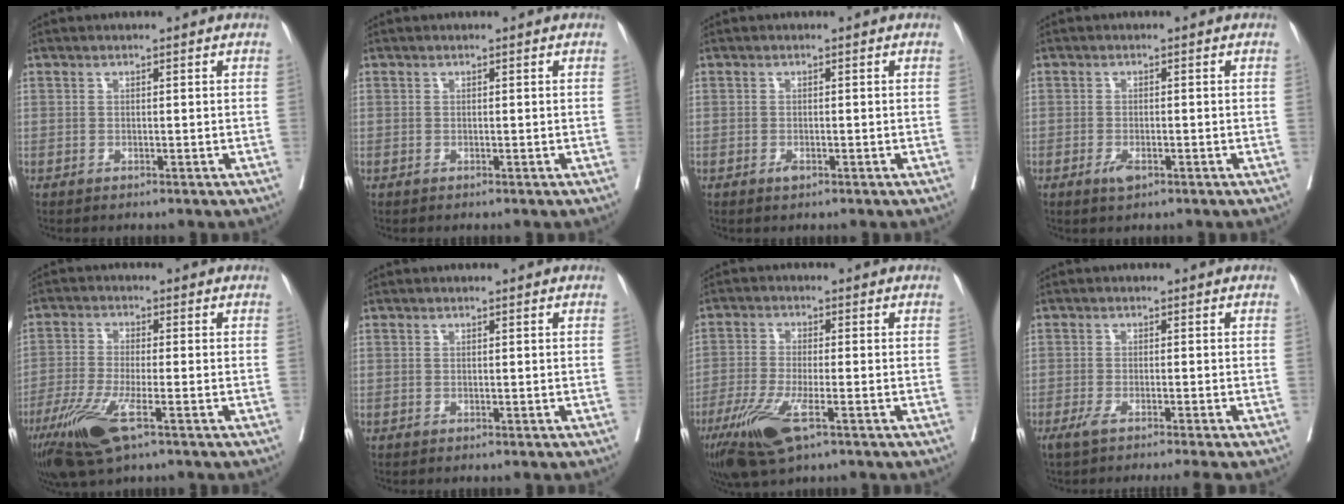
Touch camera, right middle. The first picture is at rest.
{"total": 0.0}
{"total": 0.9, "force": [-0.5, 0.3, 0.7], "torque": [-0.012, -0.001, -0.006]}
{"total": 2.1, "force": [-1.1, 0.7, 1.6], "torque": [-0.028, 0.000, -0.016]}
{"total": 9.5, "force": [-4.8, 1.6, 8.1], "torque": [-0.162, -0.027, -0.087]}
{"total": 0.0}
{"total": 9.3, "force": [-4.8, 1.8, 7.8], "torque": [-0.158, -0.025, -0.084]}
{"total": 5.0, "force": [-3.9, -0.8, 2.9], "torque": [-0.031, -0.007, -0.063]}